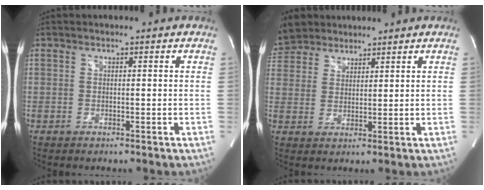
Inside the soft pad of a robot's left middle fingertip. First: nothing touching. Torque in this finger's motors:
{"motor_torque": [0.36, -0.36, 1.05, 0.21]}